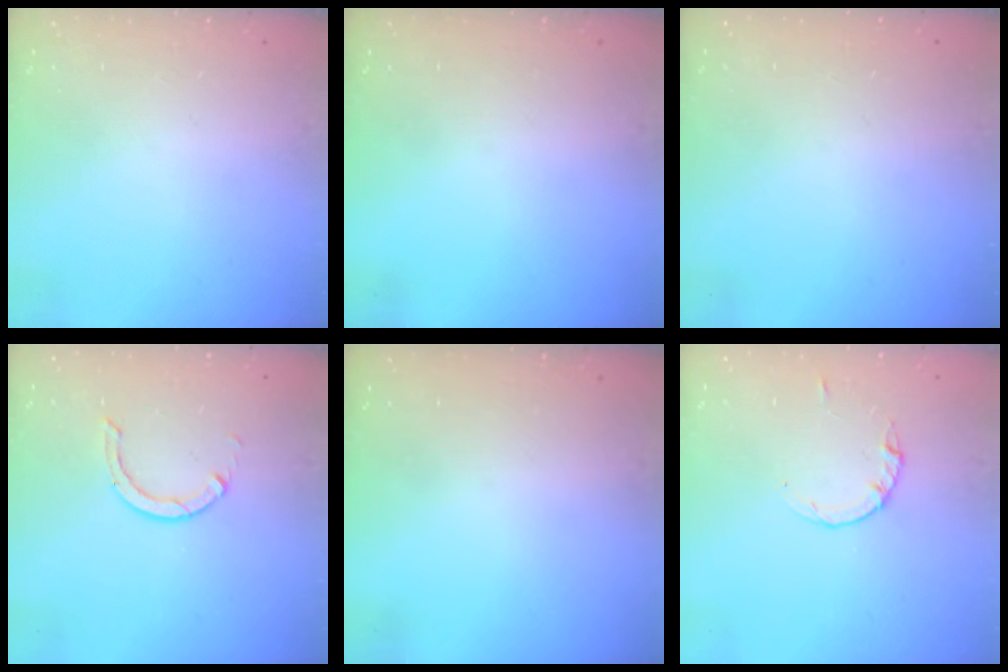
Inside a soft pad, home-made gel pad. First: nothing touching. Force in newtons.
{"total": 0.0}
{"total": 2.2, "press": 2.2, "slide": 0.1}
{"total": 3.2, "press": 3.2, "slide": 0.4}
{"total": 0.0}
{"total": 2.8, "press": 2.8, "slide": 0.4}